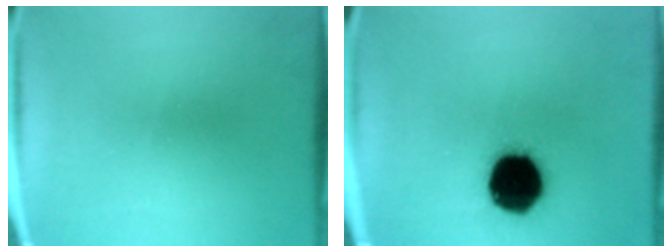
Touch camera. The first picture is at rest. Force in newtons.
{"total": 19.1}